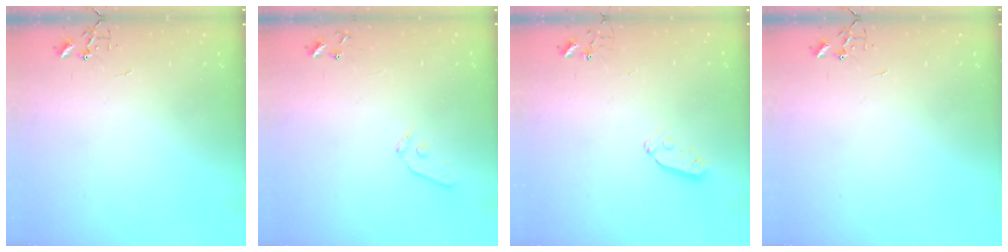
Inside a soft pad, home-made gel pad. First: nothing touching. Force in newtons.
{"total": 7.4, "press": 7.4, "slide": 0.6}
{"total": 3.7, "press": 3.7, "slide": 0.5}
{"total": 0.0}